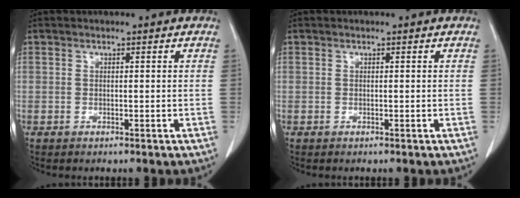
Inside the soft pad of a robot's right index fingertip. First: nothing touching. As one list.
[{"total": 0.0}]